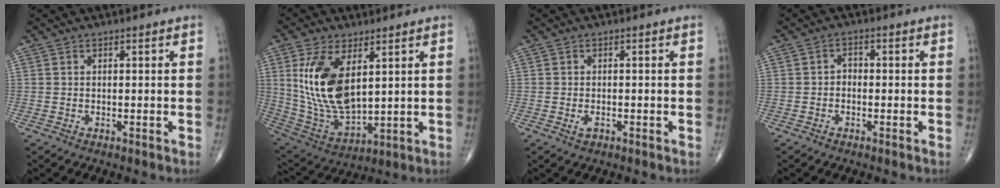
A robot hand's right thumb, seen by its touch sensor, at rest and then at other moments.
{"total": 16.5, "force": [4.6, 8.3, 13.5], "torque": [-0.256, -0.022, 0.107]}
{"total": 1.3, "force": [-0.6, 0.8, 1.0], "torque": [-0.017, 0.002, -0.009]}
{"total": 1.8, "force": [-0.5, 1.3, 1.1], "torque": [-0.008, 0.010, -0.015]}